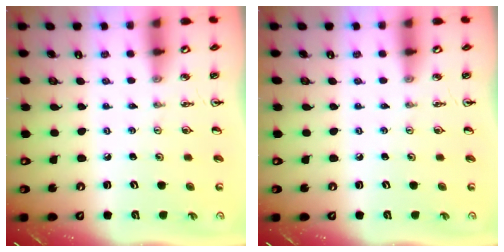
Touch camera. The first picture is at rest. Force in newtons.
{"total": 0.0}